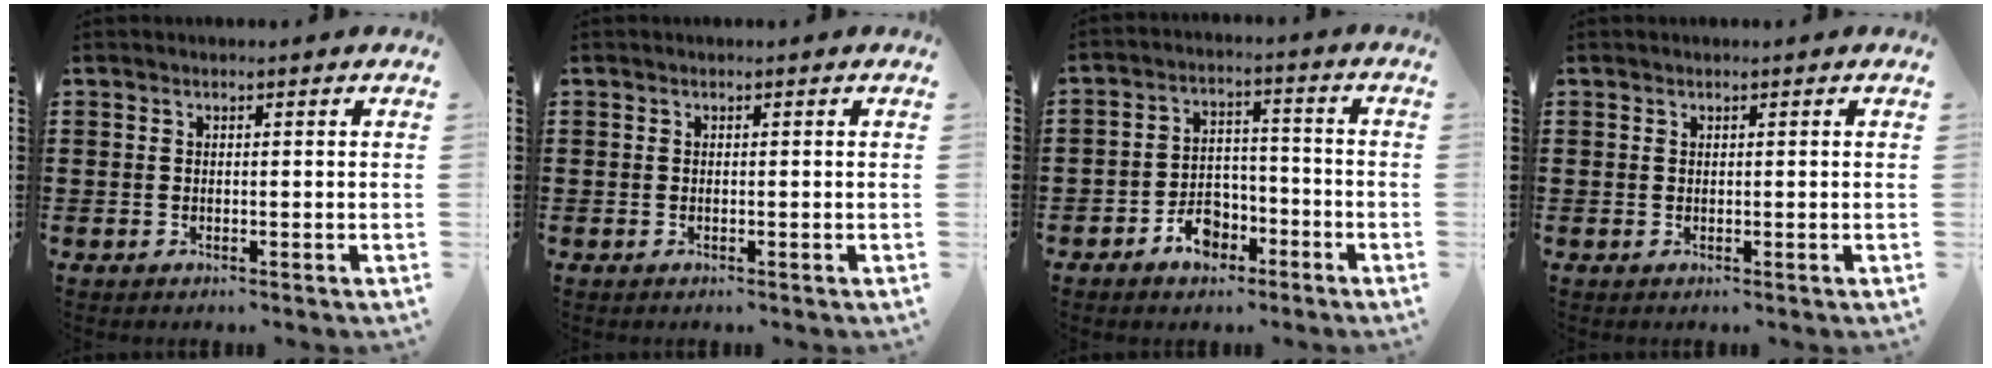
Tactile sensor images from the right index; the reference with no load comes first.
{"total": 0.0}
{"total": 5.5, "force": [-3.5, 3.5, 2.3], "torque": [-0.037, 0.020, -0.063]}
{"total": 0.0}